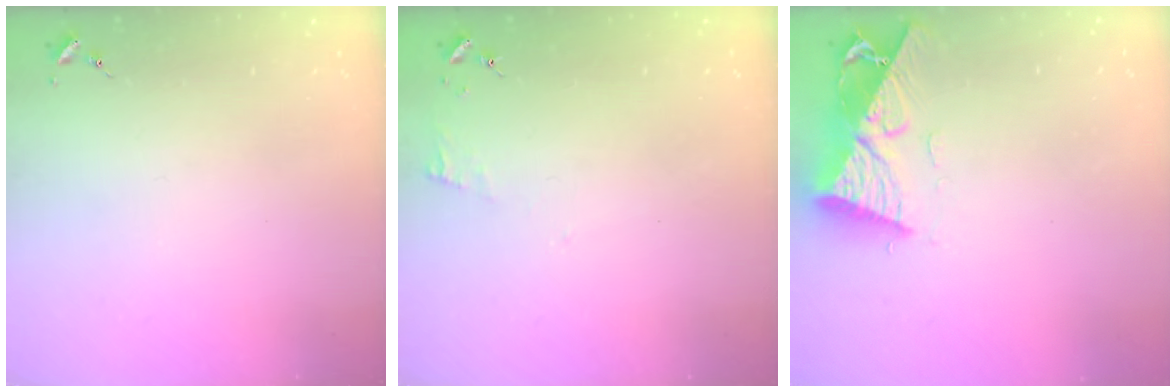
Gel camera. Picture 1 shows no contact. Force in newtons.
{"total": 3.9, "press": 3.8, "slide": 0.4}
{"total": 11.7, "press": 11.6, "slide": 1.0}